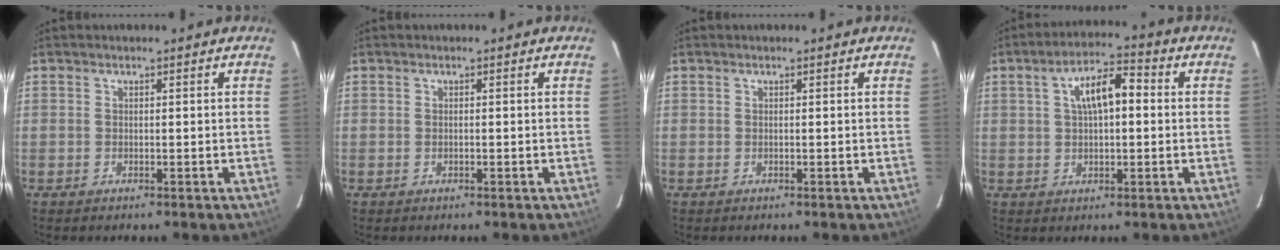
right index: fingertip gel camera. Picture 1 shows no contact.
{"total": 0.0}
{"total": 0.0}
{"total": 7.9, "force": [1.3, 3.4, 7.0], "torque": [-0.123, 0.025, 0.026]}